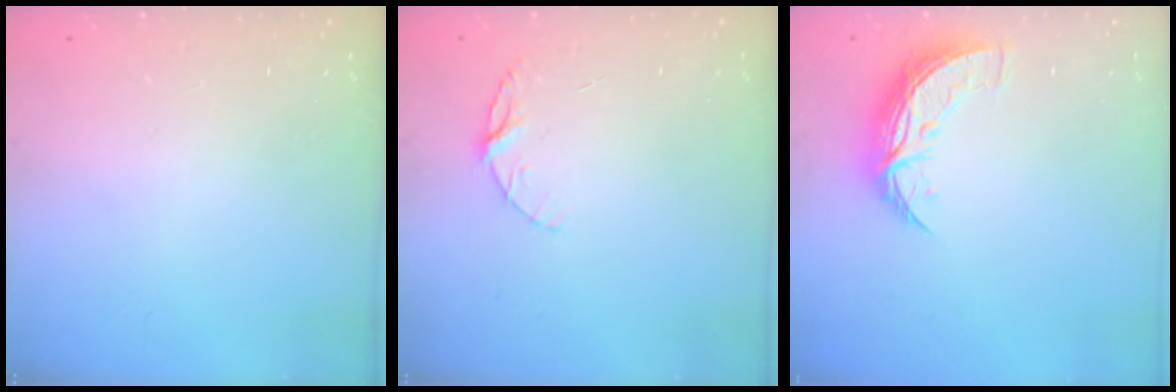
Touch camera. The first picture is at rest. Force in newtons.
{"total": 6.0, "press": 6.0, "slide": 0.6}
{"total": 8.6, "press": 8.6, "slide": 0.1}